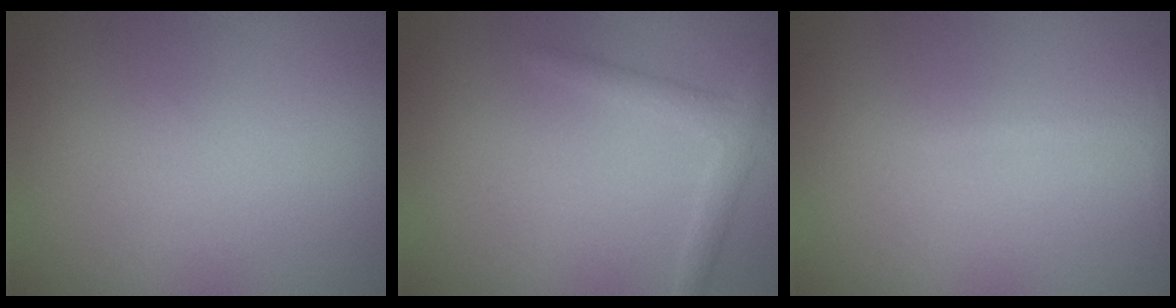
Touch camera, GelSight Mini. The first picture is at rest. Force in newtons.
{"total": 2.0, "press": 2.0, "slide": 0.1}
{"total": 0.7, "press": 0.7, "slide": 0.0}